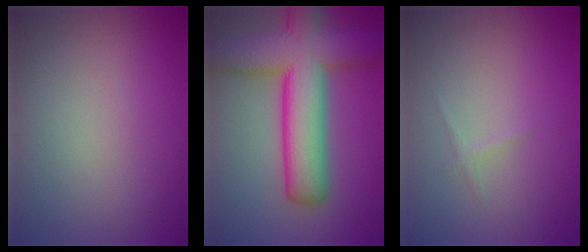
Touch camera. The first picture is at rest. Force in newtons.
{"total": 11.3, "press": 11.3, "slide": 0.5}
{"total": 0.6, "press": 0.6, "slide": 0.0}